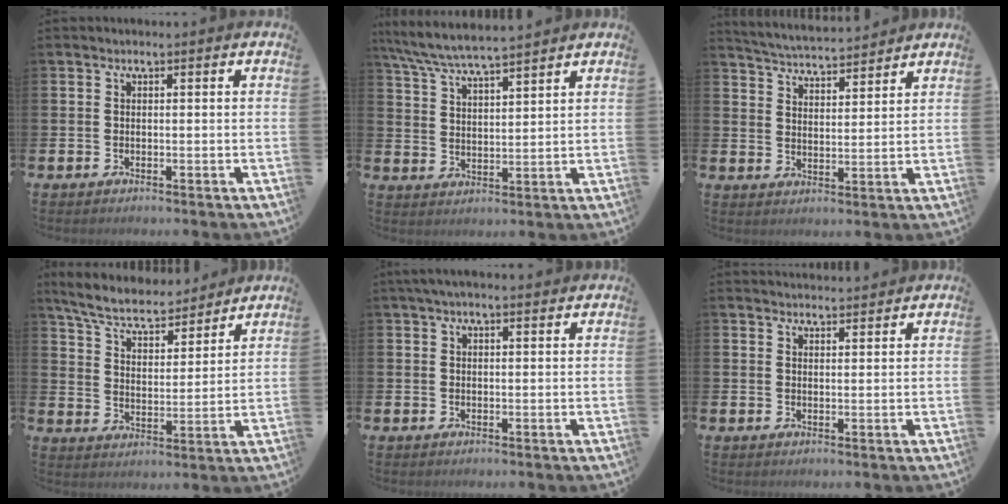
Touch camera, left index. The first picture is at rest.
{"total": 6.5, "force": [6.2, 0.3, 1.9], "torque": [-0.059, -0.033, 0.110]}
{"total": 4.9, "force": [4.9, 0.4, 0.2], "torque": [-0.026, -0.032, 0.086]}
{"total": 7.0, "force": [6.3, 1.9, 2.4], "torque": [-0.072, -0.044, 0.107]}
{"total": 2.0, "force": [1.5, 0.4, 1.3], "torque": [-0.023, 0.004, 0.027]}
{"total": 2.4, "force": [2.4, 0.2, 0.0], "torque": [0.005, -0.015, 0.042]}